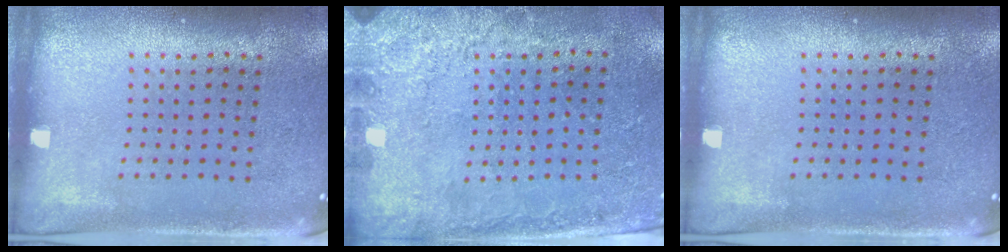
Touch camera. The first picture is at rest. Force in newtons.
{"total": 2.5, "press": 2.1, "slide": 1.3}
{"total": 0.0}